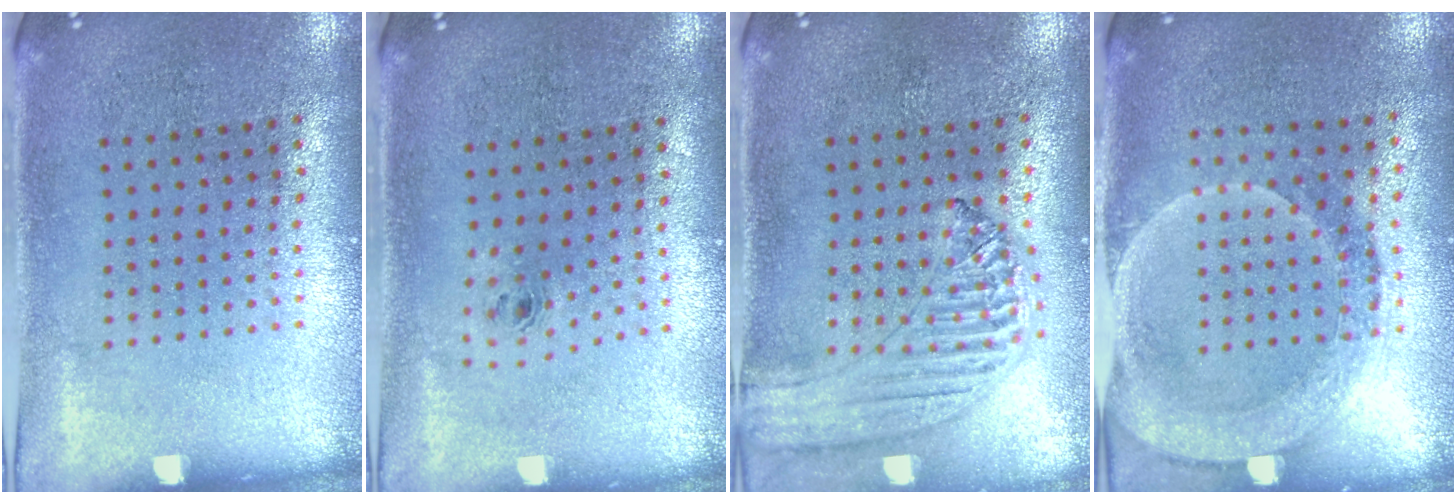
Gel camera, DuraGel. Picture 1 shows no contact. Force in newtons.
{"total": 0.7, "press": 0.4, "slide": 0.6}
{"total": 1.2, "press": 1.2, "slide": 0.1}
{"total": 1.9, "press": 1.6, "slide": 0.9}